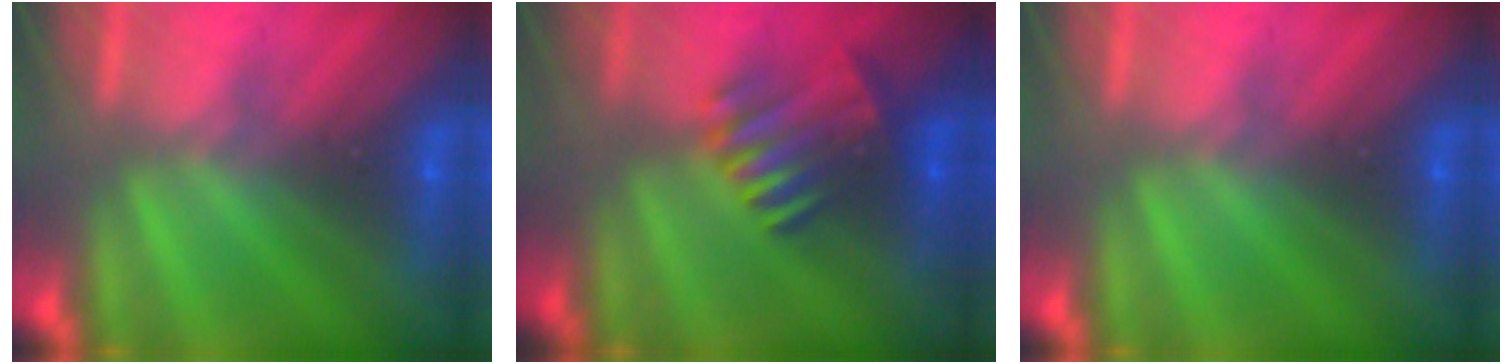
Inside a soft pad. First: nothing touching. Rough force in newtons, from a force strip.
{"total": 3.9}
{"total": 0.0}